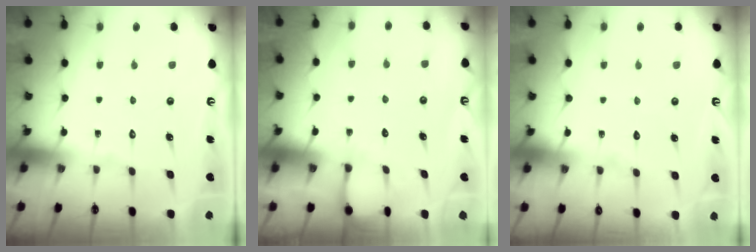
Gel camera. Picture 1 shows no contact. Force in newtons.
{"total": 3.3, "press": 3.2, "slide": 0.3}
{"total": 3.9, "press": 3.9, "slide": 0.3}